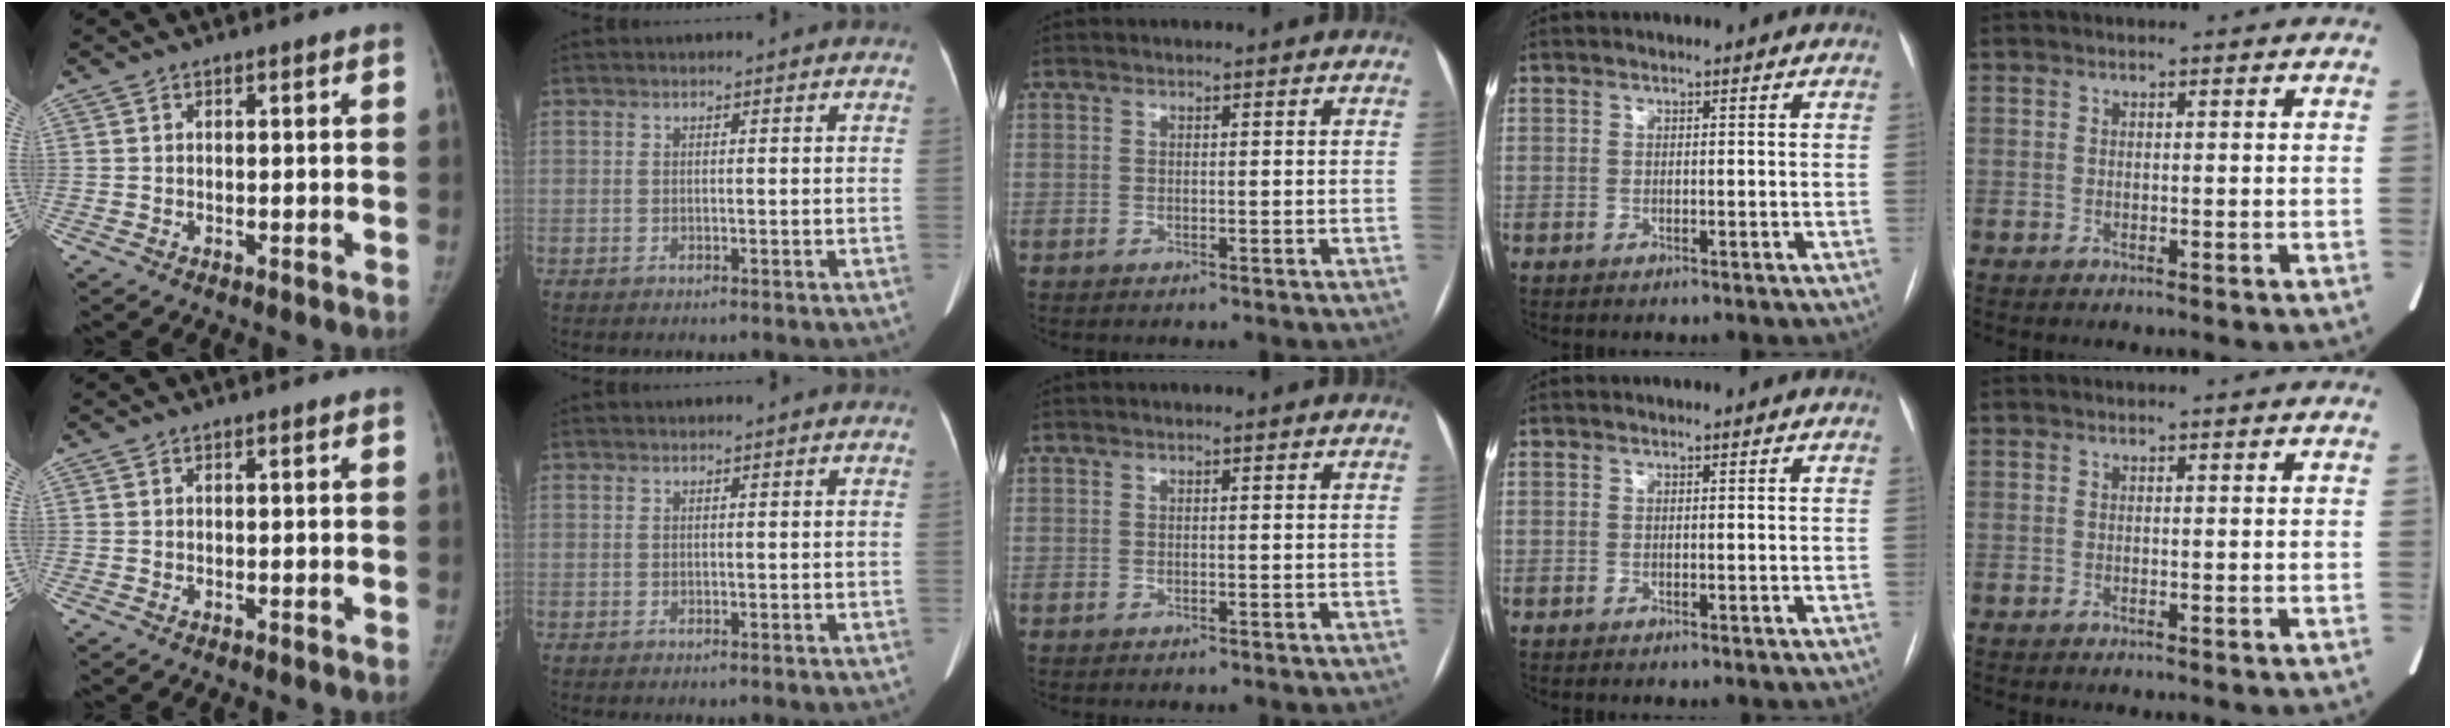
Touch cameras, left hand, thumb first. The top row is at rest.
{}